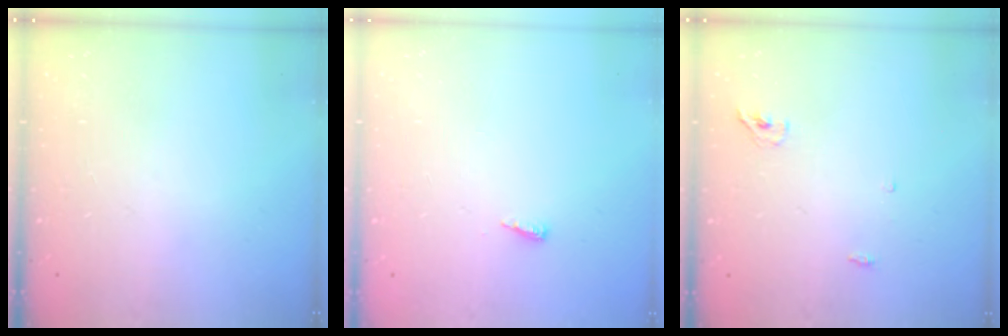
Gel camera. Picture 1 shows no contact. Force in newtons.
{"total": 4.2, "press": 4.1, "slide": 0.4}
{"total": 3.4, "press": 3.4, "slide": 0.7}